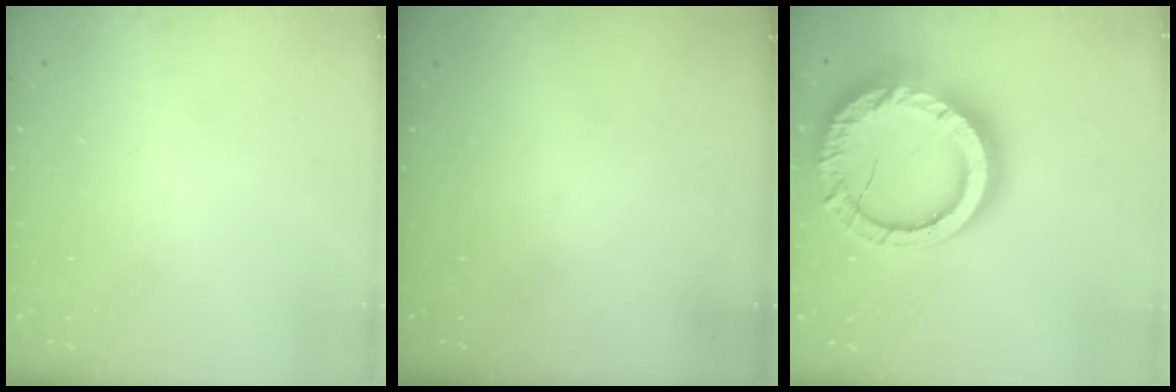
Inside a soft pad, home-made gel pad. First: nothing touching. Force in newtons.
{"total": 0.0}
{"total": 25.1, "press": 25.0, "slide": 2.5}